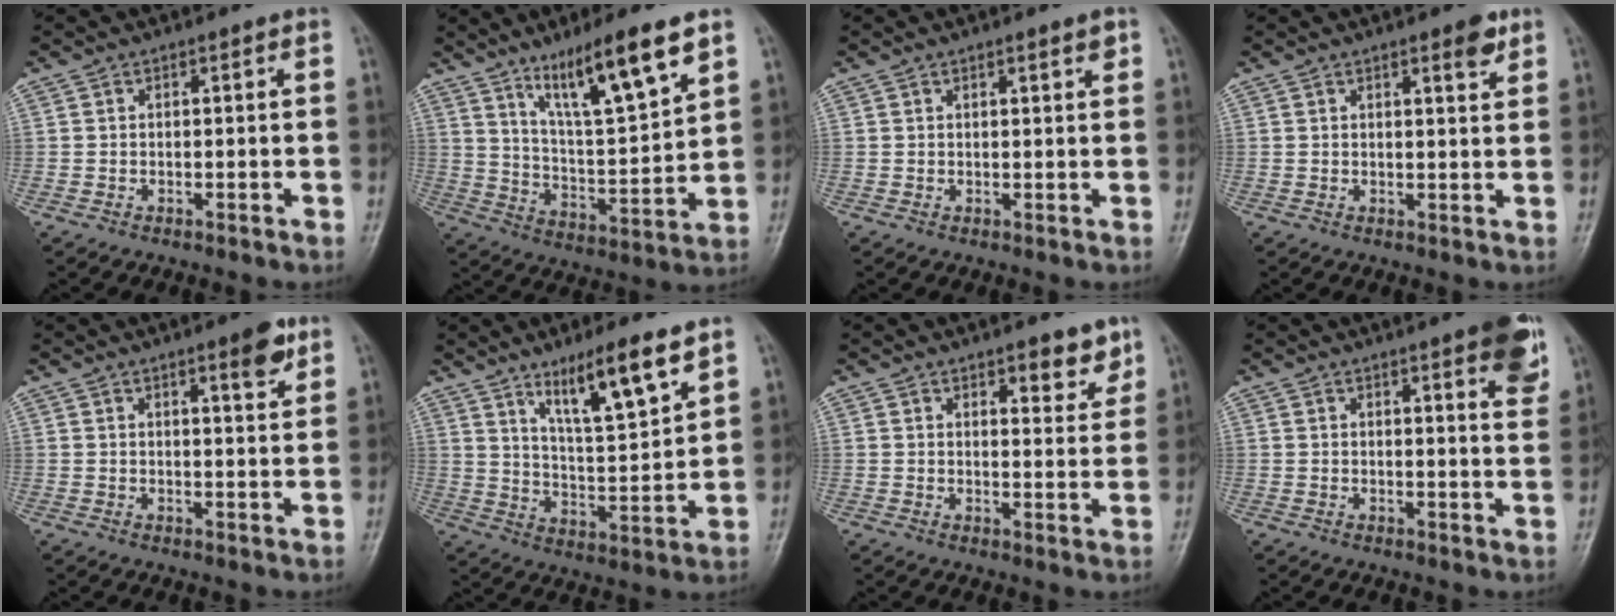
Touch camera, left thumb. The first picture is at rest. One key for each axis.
{"total": 15.5, "fx": 9.6, "fy": 2.5, "fz": 11.9, "tx": -0.194, "ty": -0.049, "tz": 0.178}
{"total": 1.8, "fx": 1.1, "fy": 0.3, "fz": 1.4, "tx": -0.019, "ty": -0.005, "tz": 0.016}
{"total": 3.6, "fx": 2.2, "fy": 0.9, "fz": 2.6, "tx": -0.029, "ty": -0.013, "tz": 0.029}
{"total": 5.1, "fx": 3.1, "fy": 1.2, "fz": 3.9, "tx": -0.046, "ty": -0.019, "tz": 0.042}
{"total": 13.1, "fx": 8.4, "fy": 2.3, "fz": 9.8, "tx": -0.156, "ty": -0.049, "tz": 0.151}
{"total": 6.1, "fx": 4.2, "fy": 2.4, "fz": 3.7, "tx": -0.025, "ty": -0.028, "tz": 0.054}
{"total": 9.2, "fx": 5.2, "fy": 1.9, "fz": 7.3, "tx": -0.071, "ty": -0.020, "tz": 0.059}